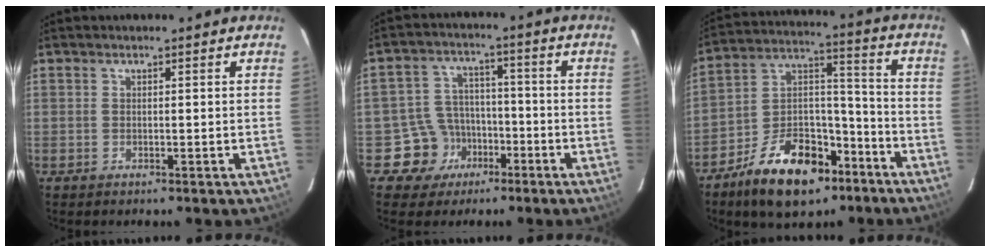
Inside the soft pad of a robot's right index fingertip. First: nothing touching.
{"total": 8.8, "force": [-4.0, 7.8, 0.7], "torque": [-0.033, 0.031, -0.050]}
{"total": 18.2, "force": [-11.3, 9.7, 10.4], "torque": [-0.194, 0.037, -0.179]}